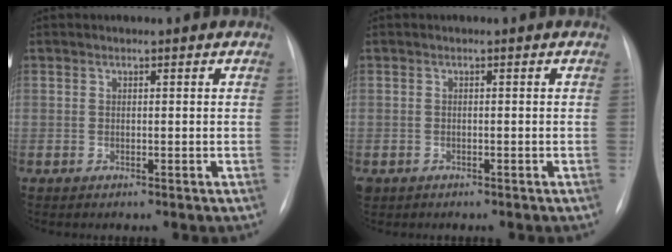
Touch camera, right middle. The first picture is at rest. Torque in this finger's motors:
{"motor_torque": [-0.35, 0.00, 0.07, 0.00]}